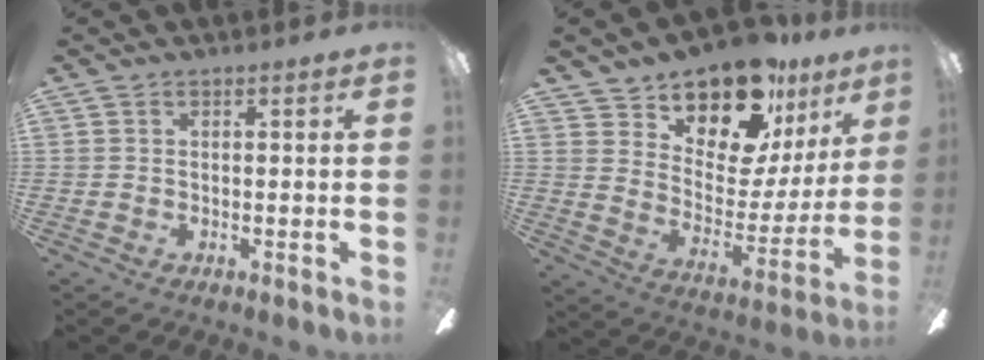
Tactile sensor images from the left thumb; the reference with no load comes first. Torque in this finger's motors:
{"motor_torque": [0.39, 0.45, 1.26, -1.51, 0.09]}